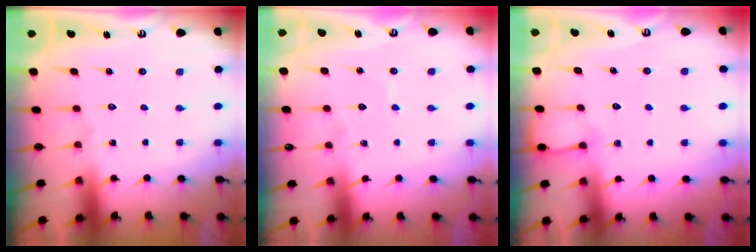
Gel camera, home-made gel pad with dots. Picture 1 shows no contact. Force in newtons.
{"total": 3.2, "press": 3.2, "slide": 0.2}
{"total": 5.2, "press": 5.2, "slide": 0.6}